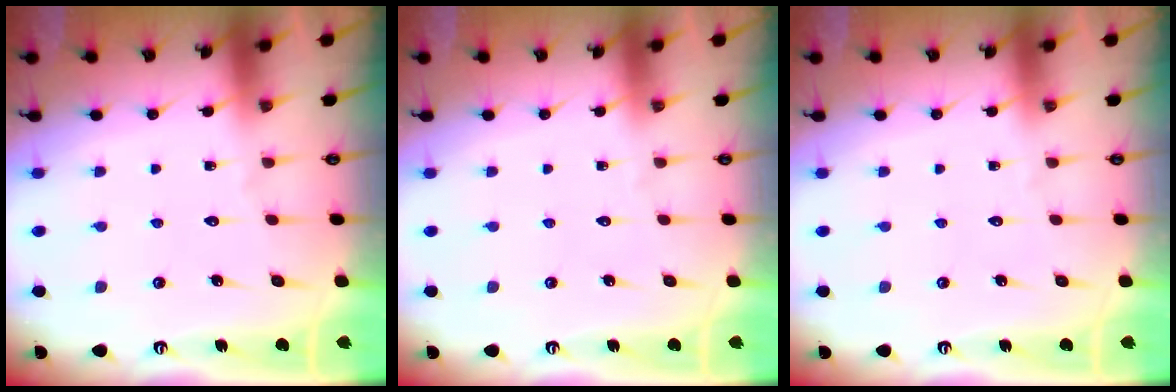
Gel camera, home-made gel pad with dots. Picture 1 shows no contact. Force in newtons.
{"total": 0.0}
{"total": 0.0}